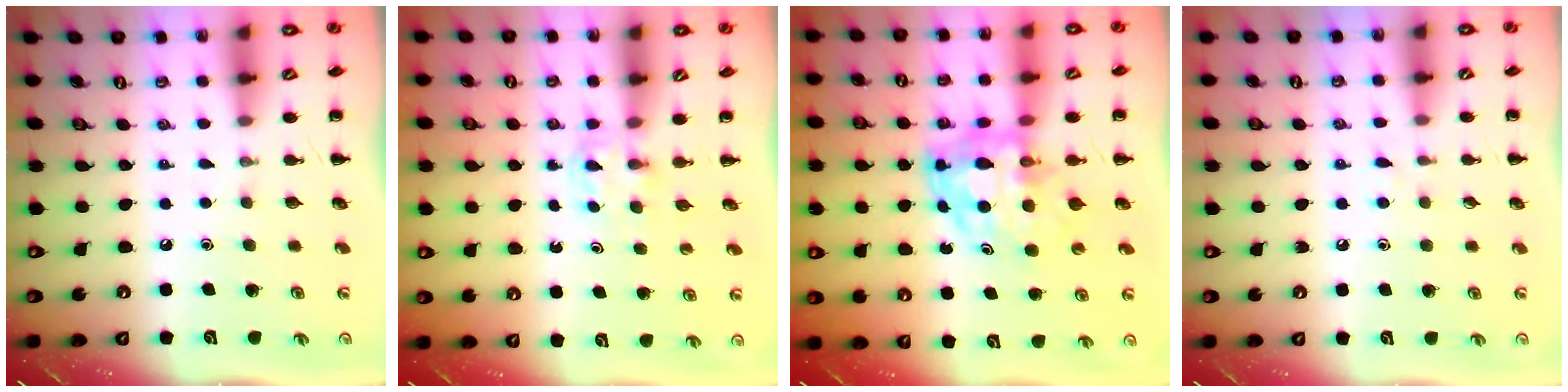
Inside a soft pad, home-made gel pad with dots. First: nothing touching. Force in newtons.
{"total": 2.7, "press": 2.5, "slide": 1.0}
{"total": 7.0, "press": 6.7, "slide": 2.0}
{"total": 3.6, "press": 3.3, "slide": 1.4}